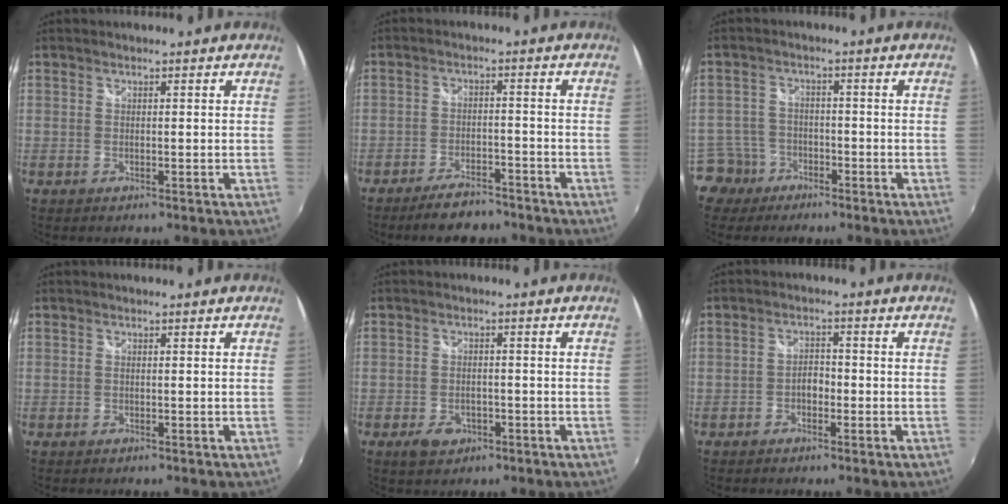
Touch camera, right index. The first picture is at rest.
{"total": 7.6, "force": [-6.4, 2.8, 3.1], "torque": [-0.080, 0.004, -0.097]}
{"total": 5.3, "force": [-3.3, 4.1, 0.0], "torque": [-0.011, 0.016, -0.067]}
{"total": 0.0}
{"total": 4.3, "force": [-2.3, 2.9, 2.2], "torque": [-0.052, -0.002, -0.032]}
{"total": 2.6, "force": [-1.3, 1.6, 1.6], "torque": [-0.028, 0.006, -0.025]}